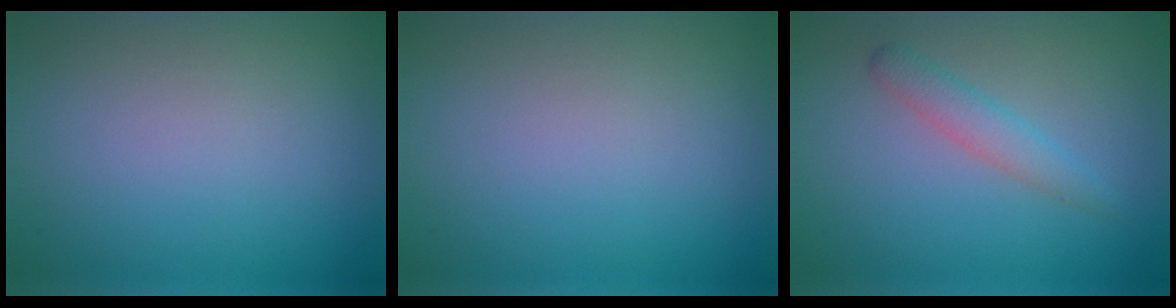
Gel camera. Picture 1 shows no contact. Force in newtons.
{"total": 0.0}
{"total": 2.0, "press": 2.0, "slide": 0.0}